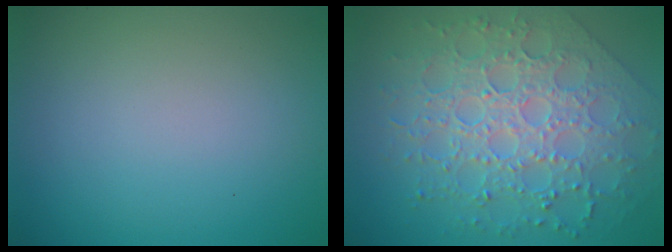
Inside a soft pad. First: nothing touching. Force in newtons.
{"total": 8.5, "press": 6.1, "slide": 5.9}